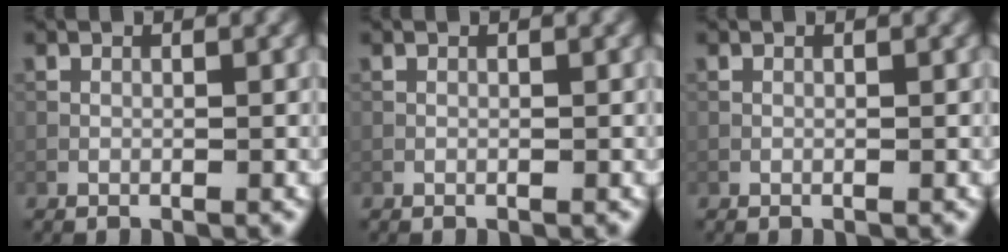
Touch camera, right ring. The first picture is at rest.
{"total": 0.0}
{"total": 0.0}